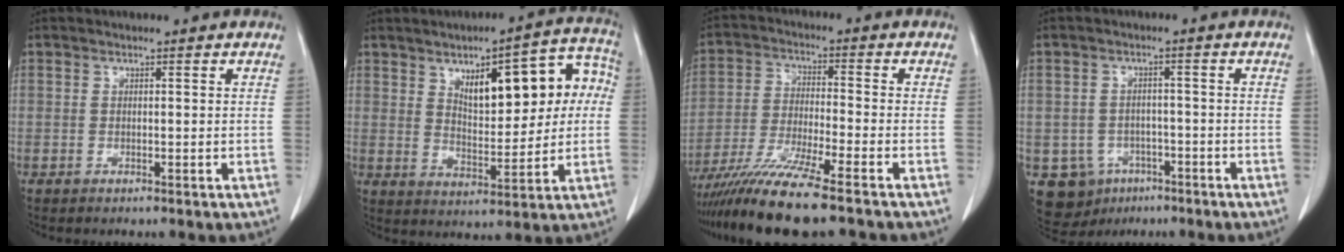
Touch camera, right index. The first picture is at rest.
{"total": 14.3, "force": [3.6, 5.4, 12.8], "torque": [-0.162, 0.035, 0.057]}
{"total": 12.4, "force": [-9.8, -0.6, 7.5], "torque": [-0.135, -0.034, -0.171]}
{"total": 7.5, "force": [-3.3, 6.6, 1.5], "torque": [-0.032, 0.009, -0.038]}